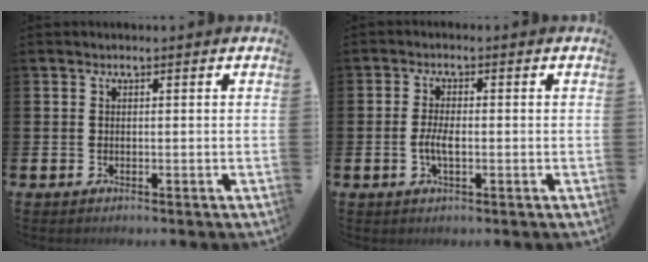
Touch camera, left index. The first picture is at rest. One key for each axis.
{"total": 2.8, "fx": -0.6, "fy": 1.1, "fz": 2.5, "tx": -0.045, "ty": 0.002, "tz": -0.012}